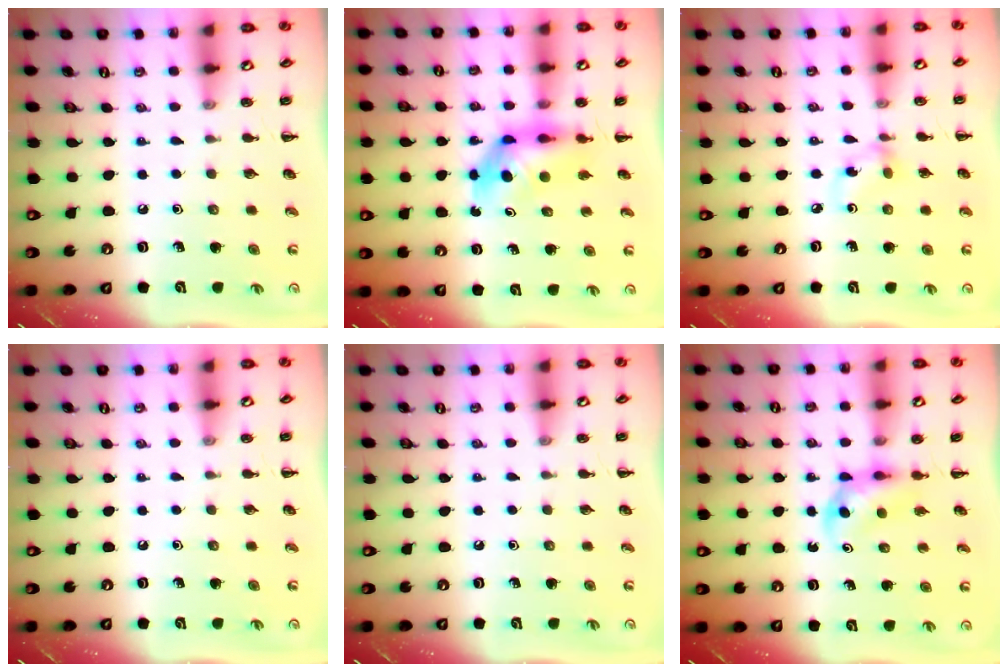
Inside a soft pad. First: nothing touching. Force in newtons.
{"total": 5.3, "press": 5.2, "slide": 1.0}
{"total": 4.0, "press": 3.8, "slide": 1.2}
{"total": 0.0}
{"total": 0.0}
{"total": 4.0, "press": 3.8, "slide": 1.2}